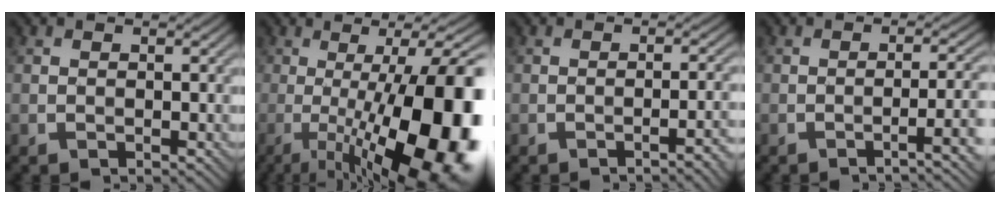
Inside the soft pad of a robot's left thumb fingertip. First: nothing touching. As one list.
[{"total": 19.1, "force": [-3.7, 5.5, 17.9], "torque": [-0.224, 0.006, -0.050]}, {"total": 3.2, "force": [-1.8, 0.5, 2.6], "torque": [-0.028, 0.015, -0.031]}, {"total": 5.2, "force": [-2.1, 0.9, 4.7], "torque": [-0.056, 0.015, -0.040]}]